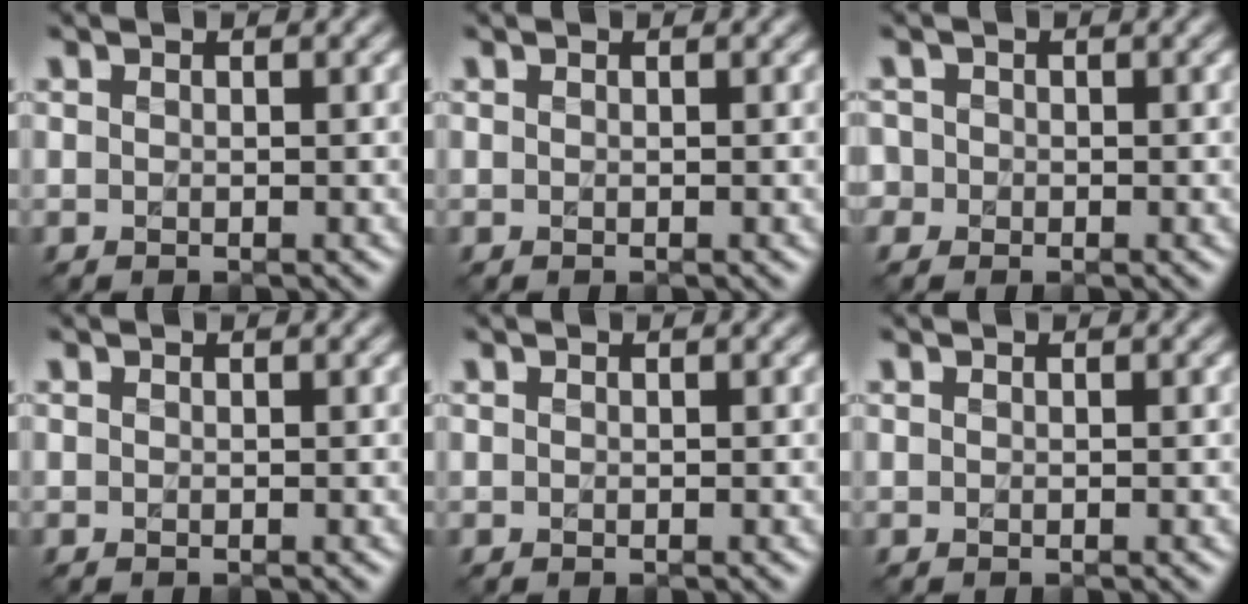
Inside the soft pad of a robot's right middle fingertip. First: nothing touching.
{"total": 0.0}
{"total": 1.5, "force": [-0.1, 1.5, 0.1], "torque": [0.012, -0.001, -0.009]}
{"total": 0.0}
{"total": 0.0}
{"total": 0.0}